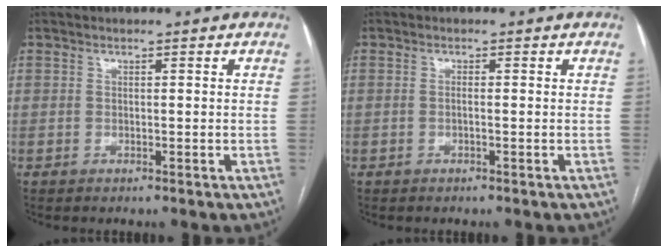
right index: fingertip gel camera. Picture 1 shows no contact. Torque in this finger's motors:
{"motor_torque": [-0.37, 0.07, -0.09, 0.00]}